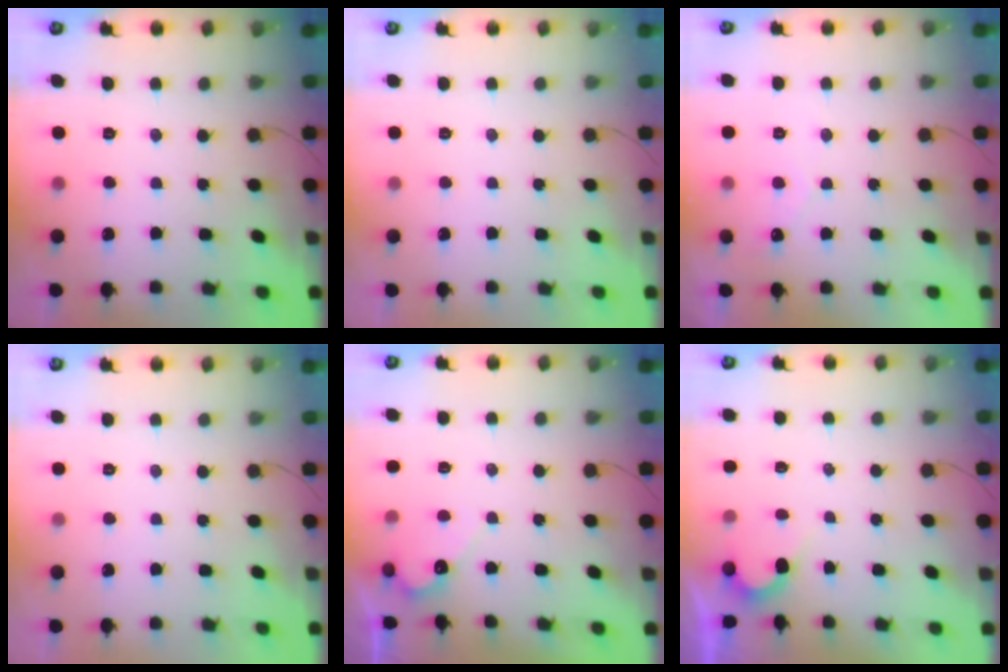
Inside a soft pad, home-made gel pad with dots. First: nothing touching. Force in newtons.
{"total": 0.0}
{"total": 2.2, "press": 2.2, "slide": 0.1}
{"total": 0.0}
{"total": 4.7, "press": 4.7, "slide": 0.1}
{"total": 2.1, "press": 2.1, "slide": 0.1}